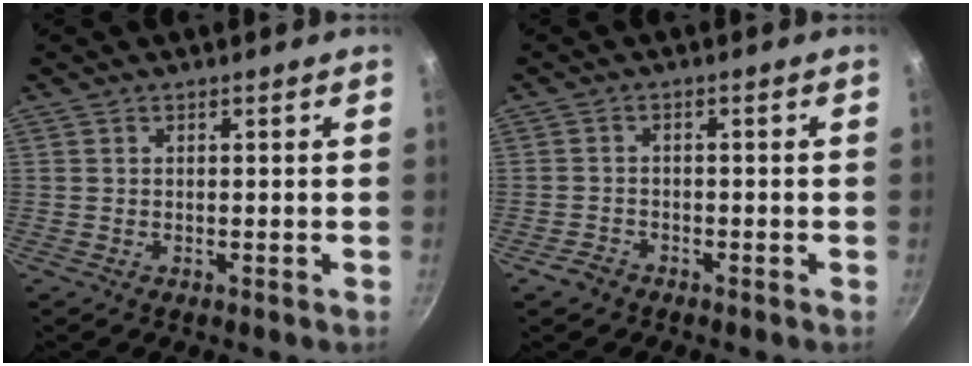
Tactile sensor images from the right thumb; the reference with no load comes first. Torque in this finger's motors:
{"motor_torque": [-0.17, 0.08, -0.38, 0.13, 0.04]}